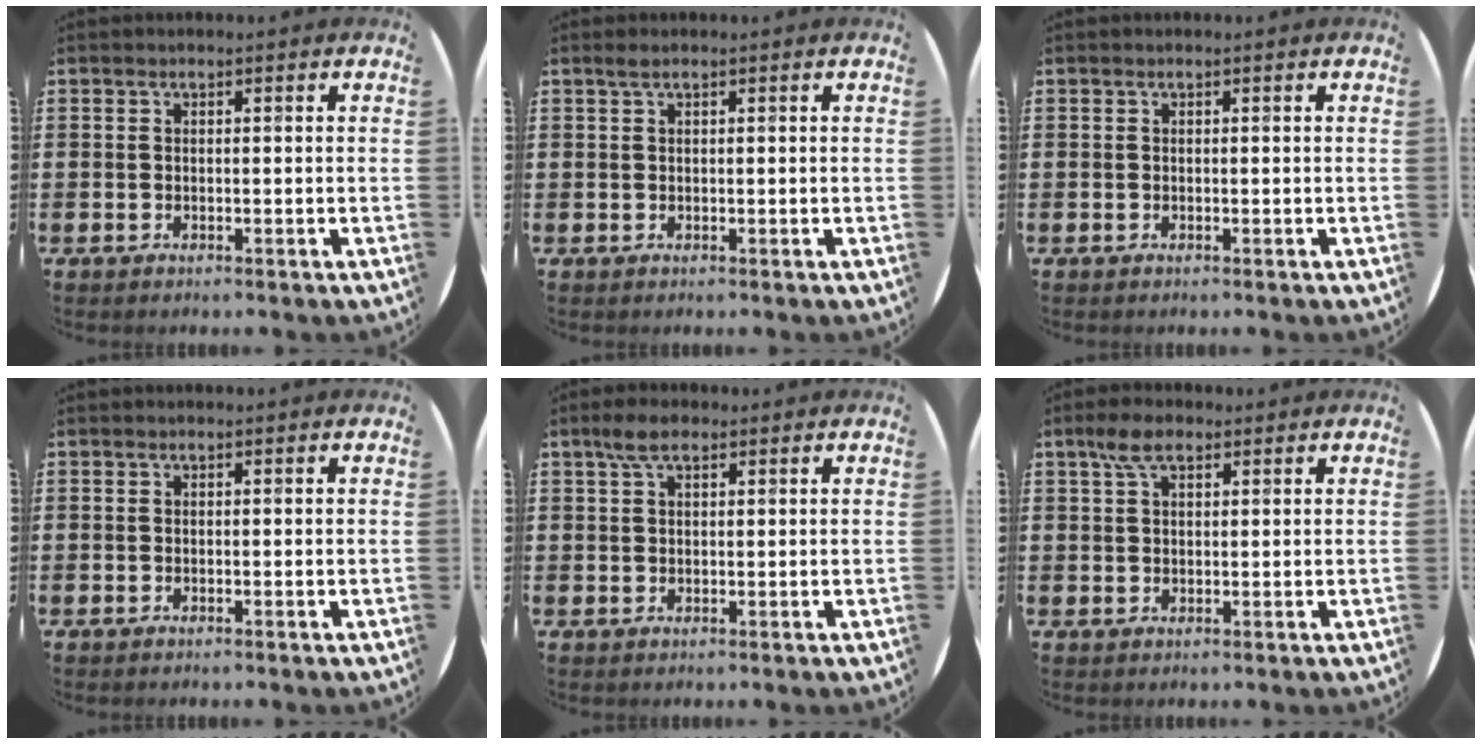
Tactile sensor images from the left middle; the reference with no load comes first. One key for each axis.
{"total": 0.6, "fx": 0.4, "fy": 0.0, "fz": 0.5, "tx": -0.009, "ty": 0.001, "tz": 0.007}
{"total": 0.0}
{"total": 0.0}
{"total": 3.4, "fx": 2.2, "fy": 1.5, "fz": 2.2, "tx": -0.039, "ty": 0.005, "tz": 0.037}
{"total": 4.1, "fx": 2.6, "fy": 2.0, "fz": 2.5, "tx": -0.047, "ty": 0.006, "tz": 0.045}